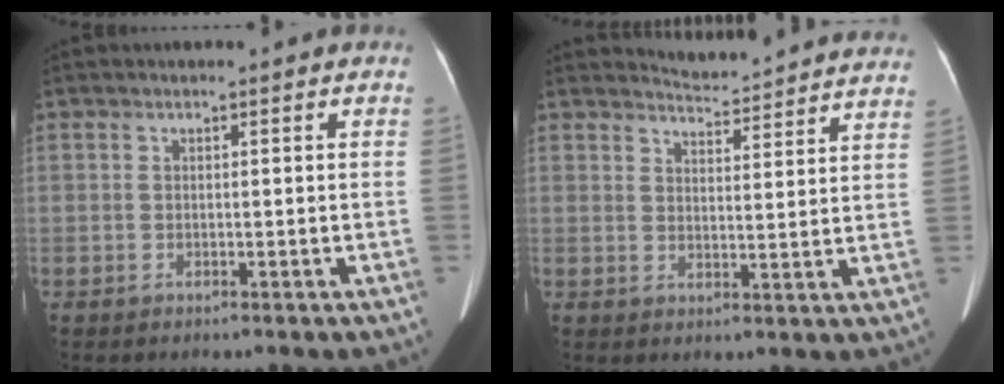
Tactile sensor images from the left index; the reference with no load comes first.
{"total": 13.9, "force": [13.7, 1.2, 2.1], "torque": [-0.016, -0.039, 0.149]}